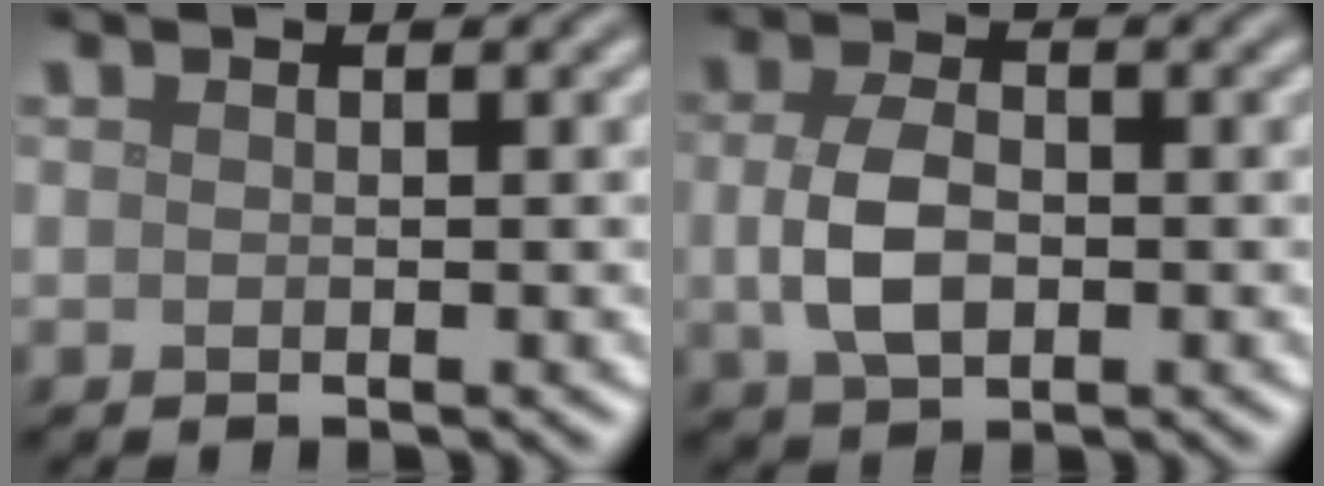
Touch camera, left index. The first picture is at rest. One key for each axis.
{"total": 4.1, "fx": -0.3, "fy": 2.5, "fz": 3.2, "tx": -0.072, "ty": -0.002, "tz": -0.005}